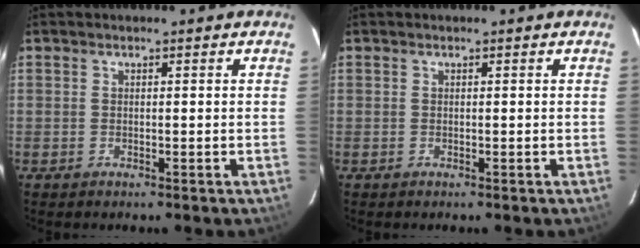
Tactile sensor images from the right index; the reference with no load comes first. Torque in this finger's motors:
{"motor_torque": [0.00, 0.00, 0.00, 0.00]}